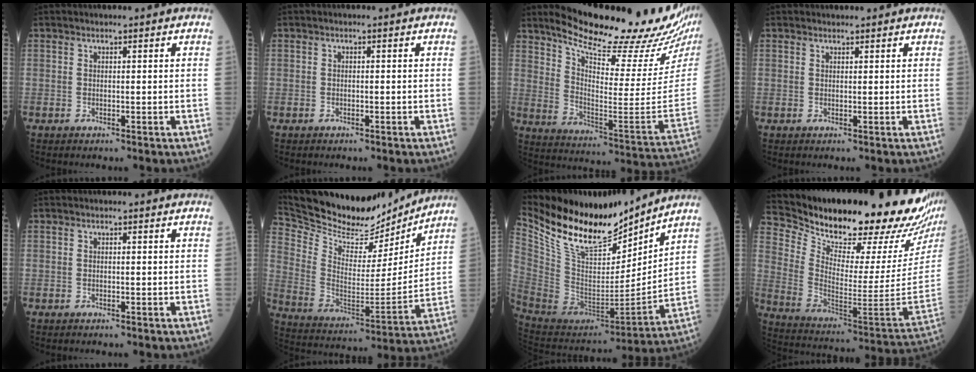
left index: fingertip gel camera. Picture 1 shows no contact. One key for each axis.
{"total": 0.0}
{"total": 25.9, "fx": 22.4, "fy": 1.9, "fz": 12.9, "tx": -0.207, "ty": -0.096, "tz": 0.304}
{"total": 0.9, "fx": 0.9, "fy": 0.3, "fz": 0.0, "tx": -0.005, "ty": 0.002, "tz": 0.014}
{"total": 0.0}
{"total": 18.7, "fx": 17.6, "fy": 4.6, "fz": 4.2, "tx": -0.093, "ty": -0.032, "tz": 0.287}
{"total": 21.4, "fx": 17.9, "fy": 5.5, "fz": 10.3, "tx": -0.198, "ty": -0.020, "tz": 0.325}
{"total": 29.9, "fx": 25.8, "fy": 2.0, "fz": 15.0, "tx": -0.262, "ty": -0.119, "tz": 0.364}